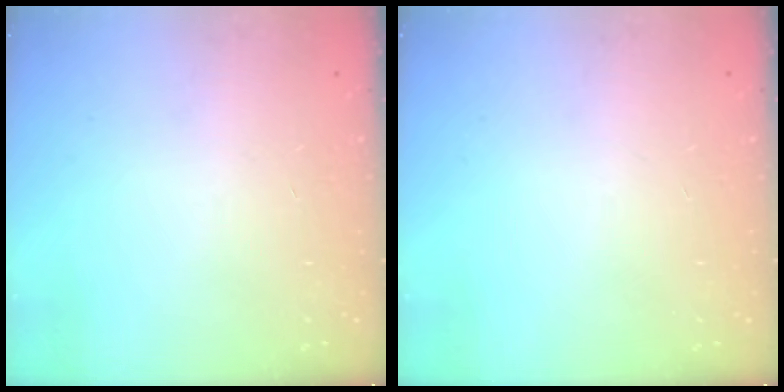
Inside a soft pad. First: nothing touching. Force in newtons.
{"total": 0.0}